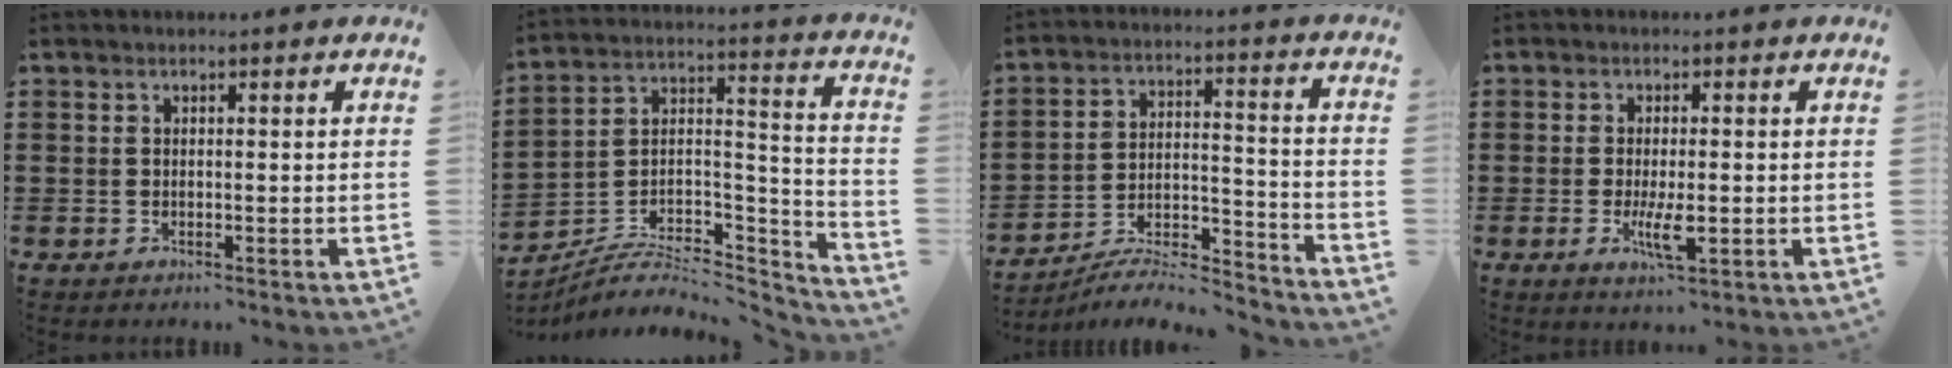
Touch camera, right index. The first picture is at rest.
{"total": 6.6, "force": [-5.2, 3.0, 2.6], "torque": [-0.051, 0.005, -0.103]}
{"total": 6.8, "force": [-6.2, 1.4, 2.4], "torque": [-0.039, 0.006, -0.121]}
{"total": 4.9, "force": [-1.1, 1.4, 4.6], "torque": [-0.090, -0.005, -0.021]}